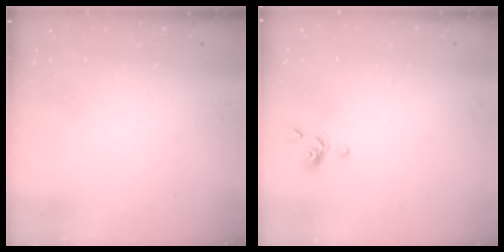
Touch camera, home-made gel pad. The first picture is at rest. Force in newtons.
{"total": 0.0}